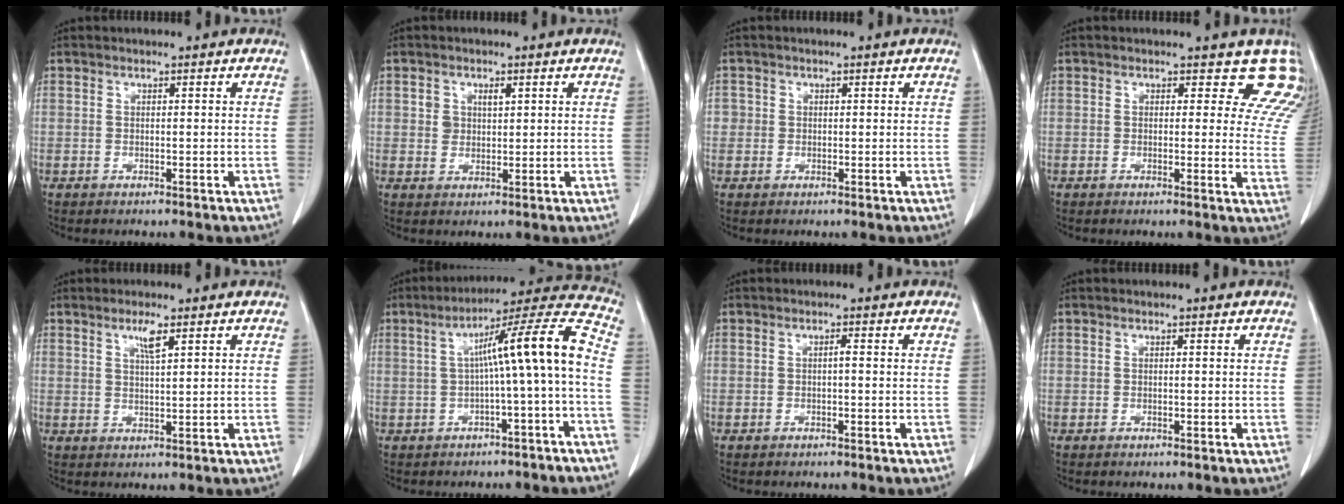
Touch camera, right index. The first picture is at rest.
{"total": 2.5, "force": [1.1, 1.9, 1.3], "torque": [-0.020, 0.002, 0.018]}
{"total": 1.5, "force": [0.1, 1.4, 0.1], "torque": [0.012, 0.004, -0.001]}
{"total": 8.4, "force": [7.2, 4.0, 1.5], "torque": [0.026, -0.018, 0.036]}
{"total": 2.9, "force": [1.7, 0.2, 2.4], "torque": [-0.047, -0.001, 0.032]}
{"total": 12.1, "force": [-1.2, -0.6, 12.0], "torque": [-0.171, 0.036, -0.018]}
{"total": 0.6, "force": [-0.1, 0.0, 0.6], "torque": [-0.010, 0.002, -0.001]}
{"total": 0.0}